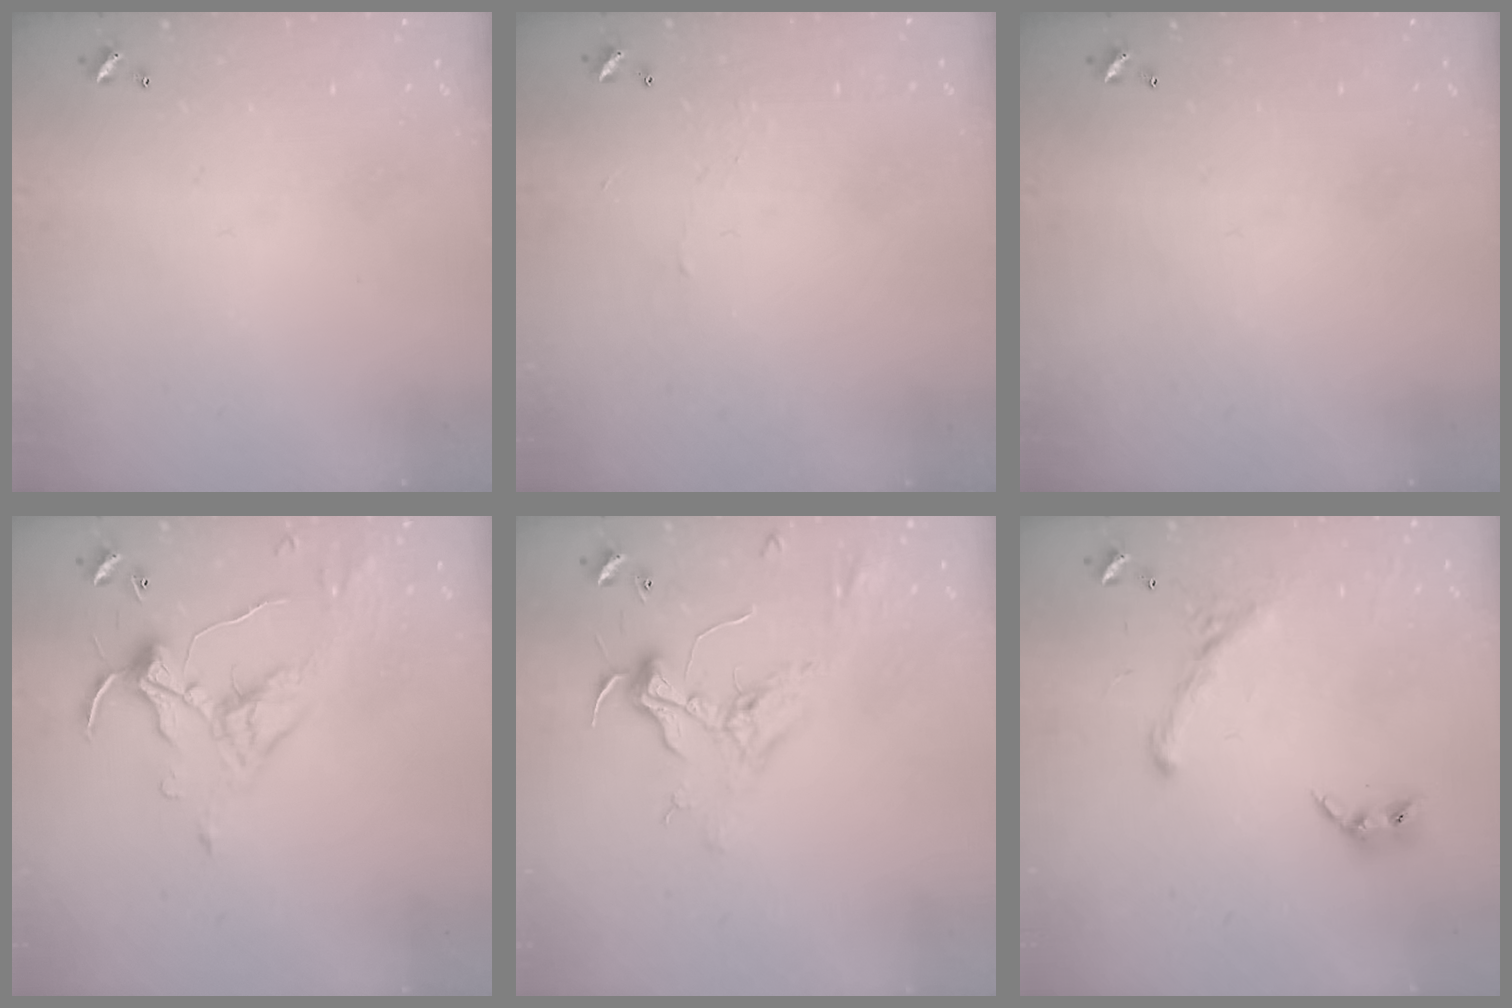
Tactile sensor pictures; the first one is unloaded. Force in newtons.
{"total": 2.1, "press": 2.1, "slide": 0.6}
{"total": 0.0}
{"total": 1.7, "press": 1.5, "slide": 0.8}
{"total": 2.5, "press": 2.3, "slide": 0.8}
{"total": 1.6, "press": 1.1, "slide": 1.2}